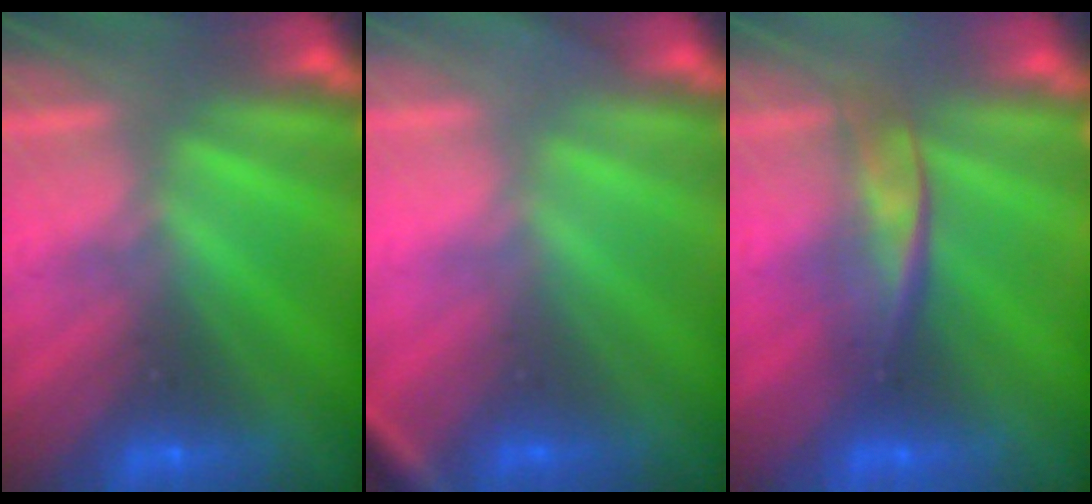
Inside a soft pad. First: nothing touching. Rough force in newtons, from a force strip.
{"total": 2.7}
{"total": 2.2}